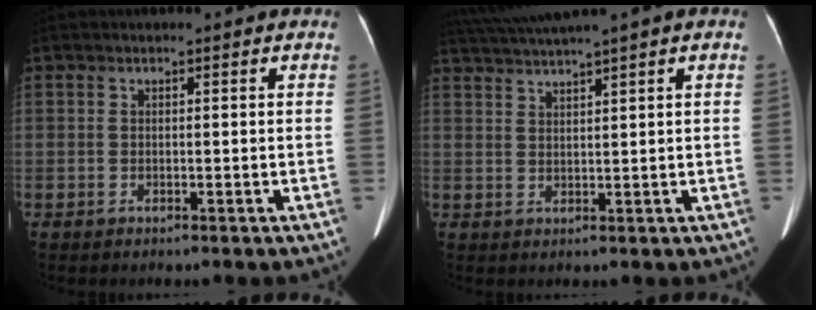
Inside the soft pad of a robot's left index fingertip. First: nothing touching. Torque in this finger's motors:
{"motor_torque": [0.96, -1.18, 0.12, 0.04]}